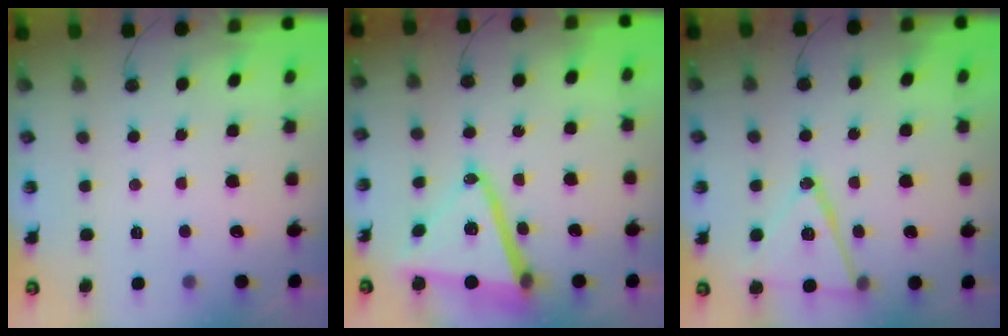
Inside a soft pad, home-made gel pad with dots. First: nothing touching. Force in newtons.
{"total": 18.0, "press": 17.8, "slide": 2.5}
{"total": 15.4, "press": 15.0, "slide": 3.4}